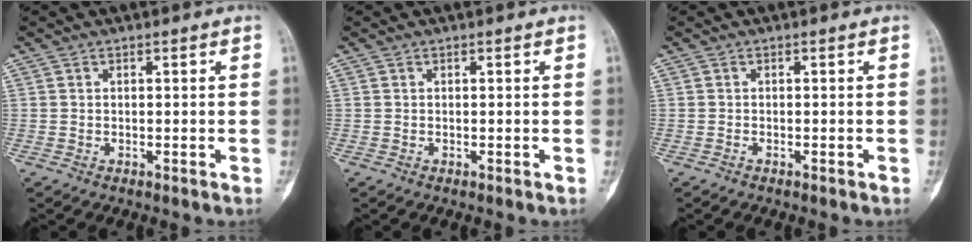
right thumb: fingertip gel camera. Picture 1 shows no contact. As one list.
[{"total": 0.0}, {"total": 0.6, "force": [-0.5, 0.1, 0.3], "torque": [-0.011, 0.002, -0.004]}]